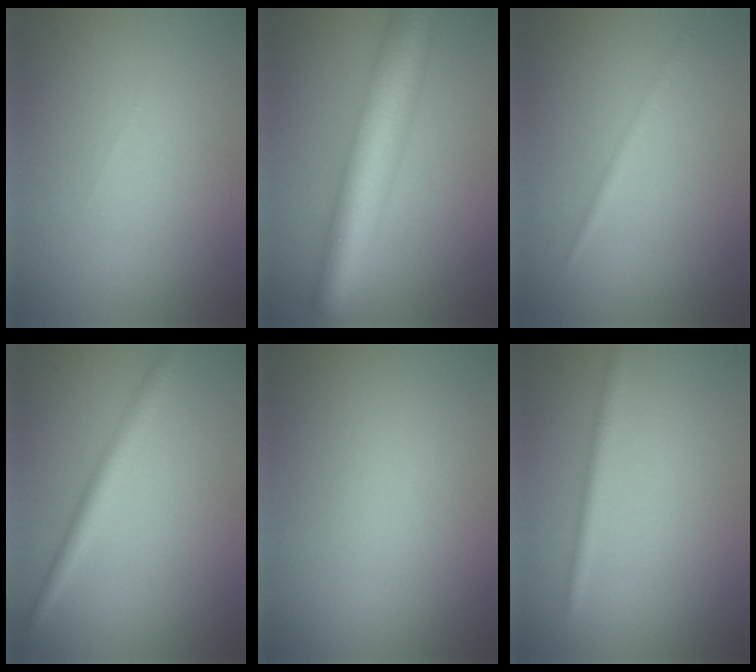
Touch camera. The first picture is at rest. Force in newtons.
{"total": 9.5, "press": 9.5, "slide": 0.2}
{"total": 1.2, "press": 1.2, "slide": 0.1}
{"total": 3.0, "press": 3.0, "slide": 0.2}
{"total": 0.0}
{"total": 1.9, "press": 1.8, "slide": 0.2}